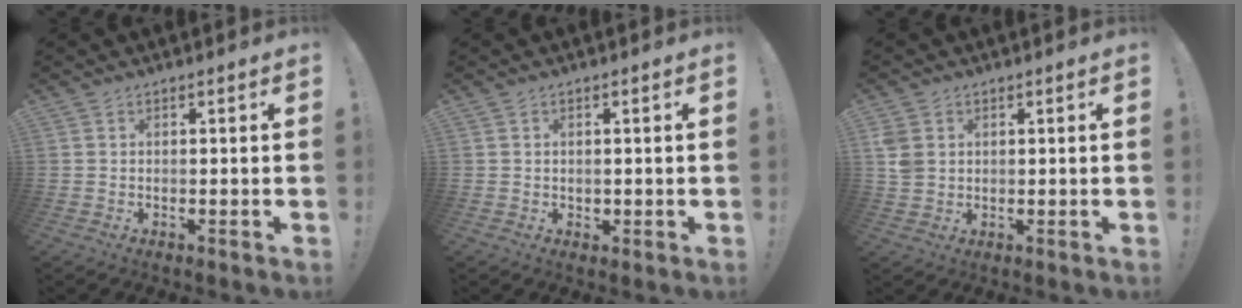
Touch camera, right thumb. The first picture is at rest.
{"total": 1.3, "force": [0.4, 1.2, 0.3], "torque": [0.004, -0.001, 0.004]}
{"total": 4.8, "force": [1.6, 3.8, 2.3], "torque": [-0.047, -0.005, 0.030]}